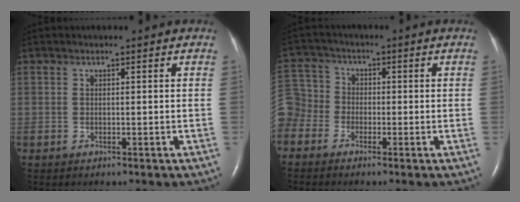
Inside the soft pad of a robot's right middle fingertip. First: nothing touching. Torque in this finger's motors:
{"motor_torque": [0.90, -0.79, 0.24, 0.06]}